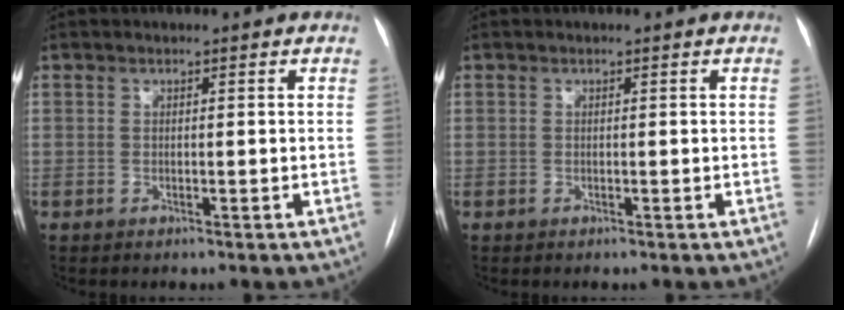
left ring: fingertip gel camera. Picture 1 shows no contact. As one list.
[{"total": 0.0}]